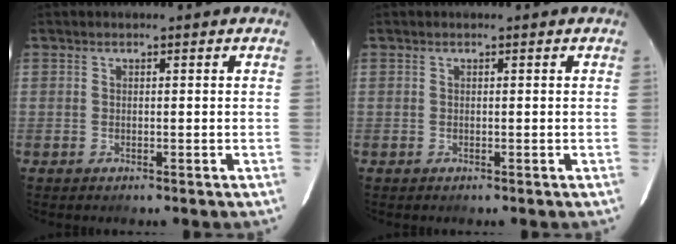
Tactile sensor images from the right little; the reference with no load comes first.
{"total": 0.0}